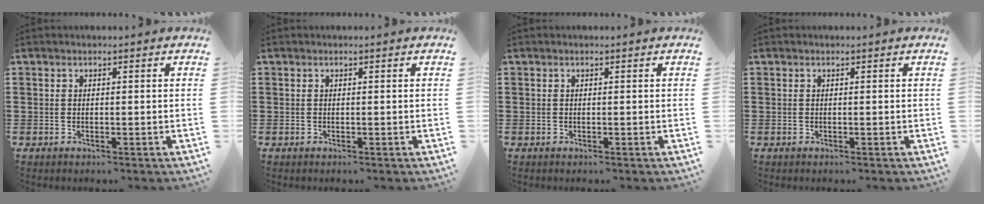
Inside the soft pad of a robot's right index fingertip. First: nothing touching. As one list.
[{"total": 0.0}, {"total": 0.0}, {"total": 0.0}]